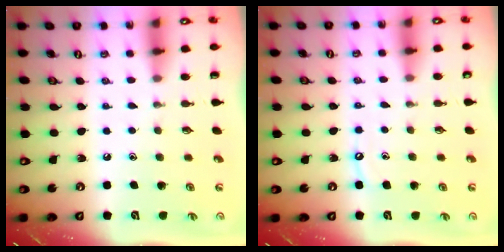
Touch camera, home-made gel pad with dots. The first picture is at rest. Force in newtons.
{"total": 4.9, "press": 4.8, "slide": 0.6}